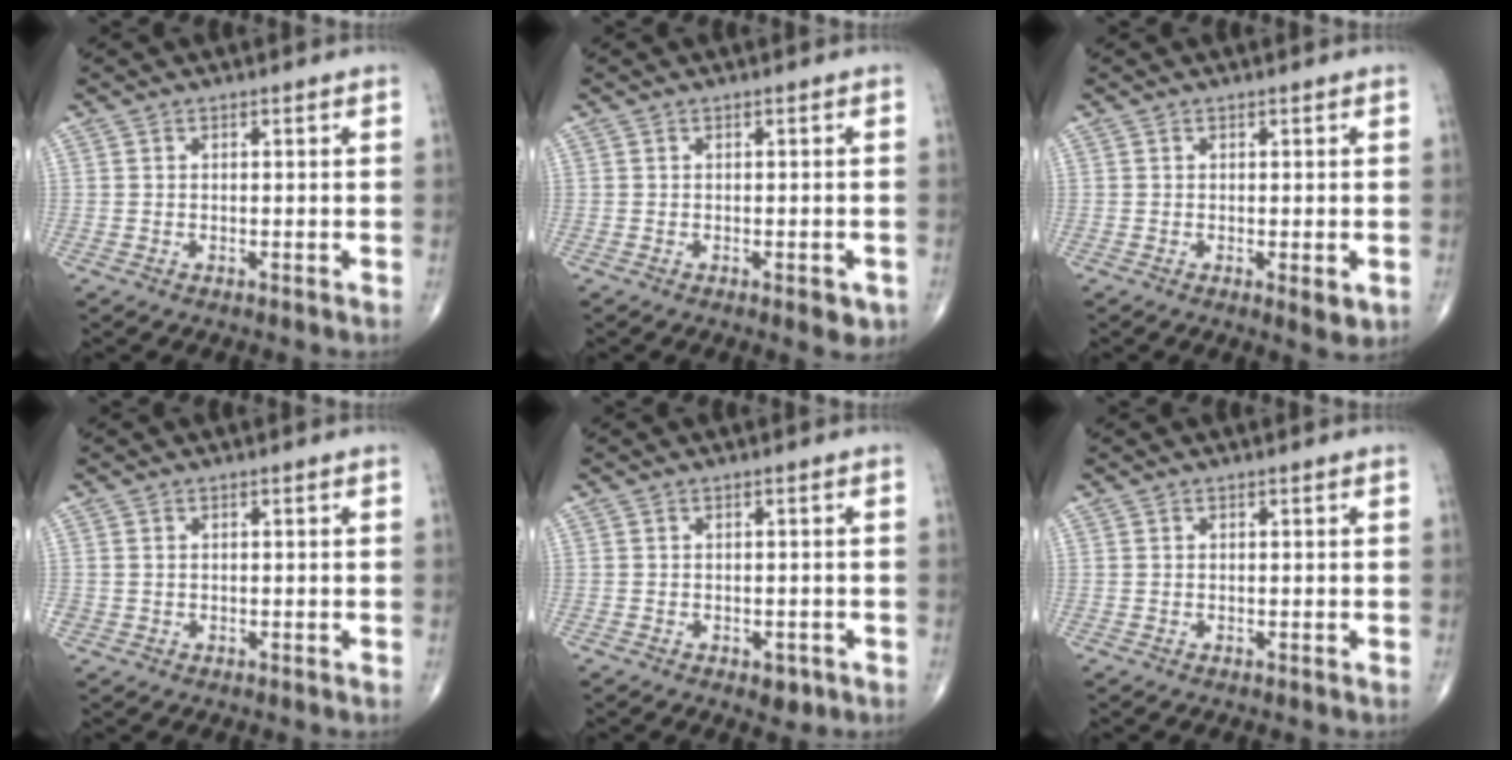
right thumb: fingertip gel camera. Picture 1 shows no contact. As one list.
[{"total": 3.0, "force": [-1.3, 1.2, 2.5], "torque": [-0.021, 0.001, -0.011]}, {"total": 2.8, "force": [-0.5, 0.9, 2.6], "torque": [-0.033, -0.008, -0.006]}, {"total": 0.9, "force": [0.1, 0.8, 0.3], "torque": [0.000, 0.001, 0.003]}, {"total": 2.5, "force": [-1.3, 1.5, 1.6], "torque": [-0.007, 0.004, -0.011]}, {"total": 0.0}]